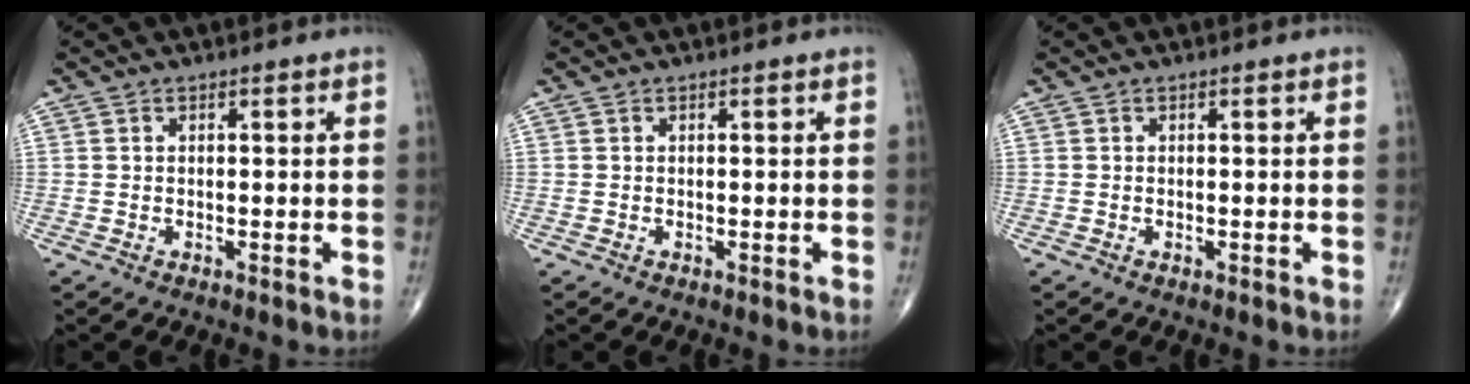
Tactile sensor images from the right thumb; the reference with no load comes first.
{"total": 0.0}
{"total": 0.0}